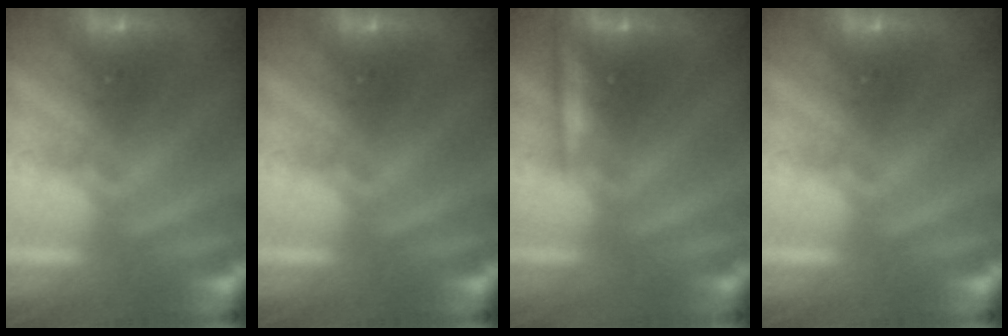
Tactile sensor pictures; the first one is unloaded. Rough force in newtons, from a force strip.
{"total": 0.0}
{"total": 2.3}
{"total": 0.0}